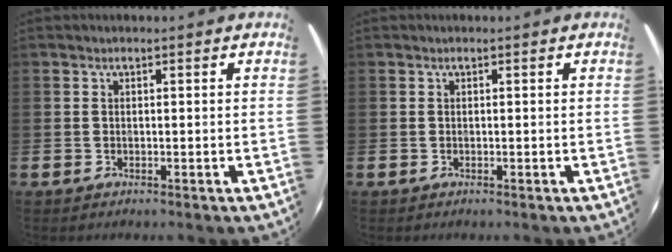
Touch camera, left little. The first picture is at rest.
{"total": 0.0}